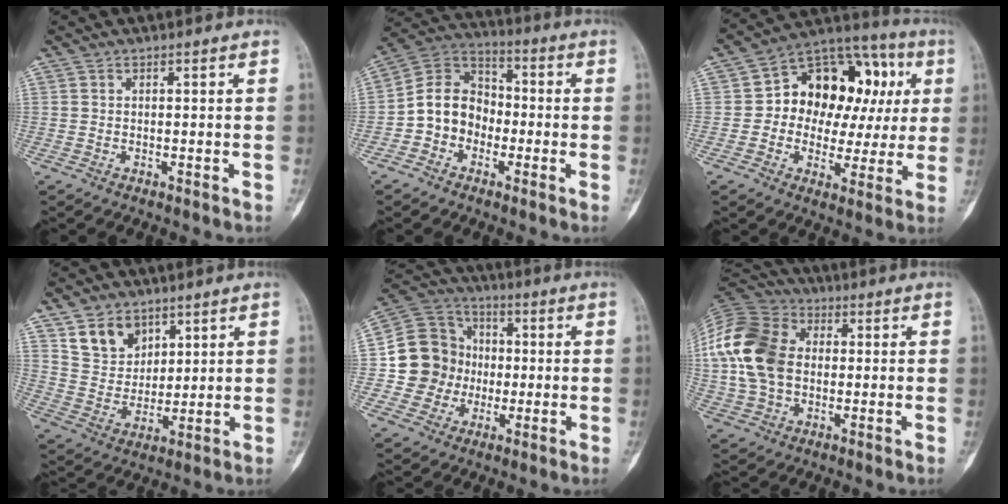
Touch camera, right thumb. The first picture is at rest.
{"total": 10.8, "force": [-2.8, 9.0, 5.3], "torque": [-0.067, 0.052, -0.066]}
{"total": 21.0, "force": [3.4, 14.2, 15.1], "torque": [-0.151, 0.043, 0.050]}
{"total": 9.4, "force": [5.6, 6.7, 3.5], "torque": [-0.037, -0.037, 0.114]}
{"total": 13.8, "force": [-0.9, 13.1, 4.1], "torque": [-0.034, 0.031, -0.014]}
{"total": 19.0, "force": [1.0, 13.7, 13.1], "torque": [-0.264, 0.014, 0.014]}